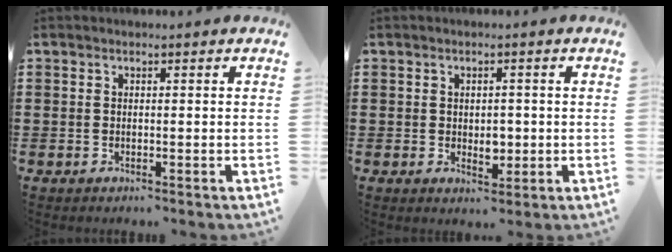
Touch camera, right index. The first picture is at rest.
{"total": 2.8, "force": [-0.1, 1.8, 2.1], "torque": [-0.026, -0.002, -0.006]}